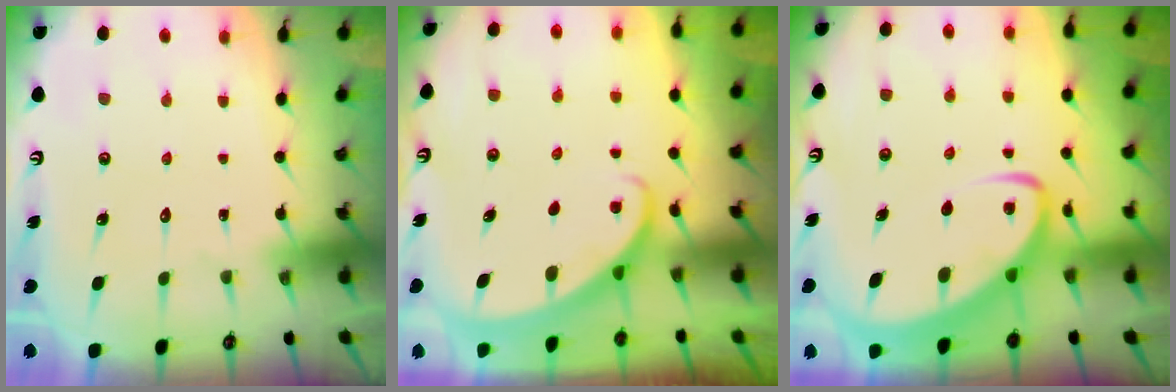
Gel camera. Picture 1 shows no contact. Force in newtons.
{"total": 1.7, "press": 1.7, "slide": 0.1}
{"total": 5.1, "press": 5.1, "slide": 0.5}